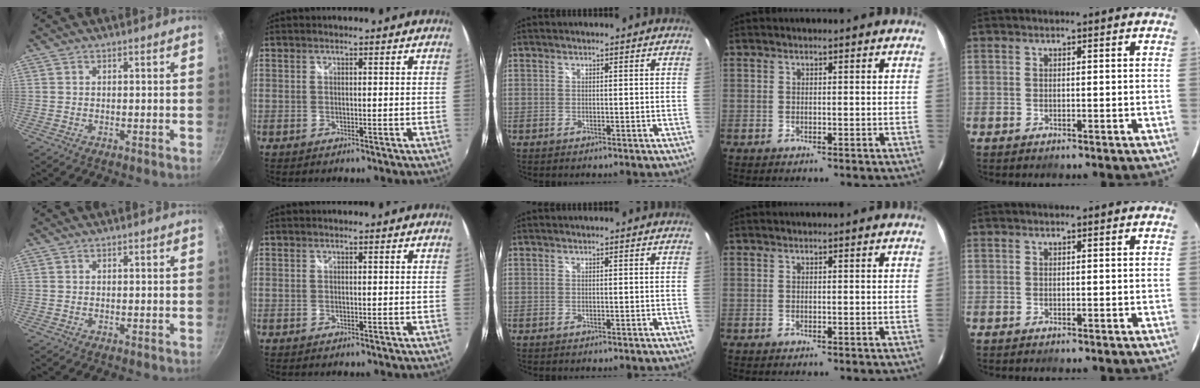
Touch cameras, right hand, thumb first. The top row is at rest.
{}